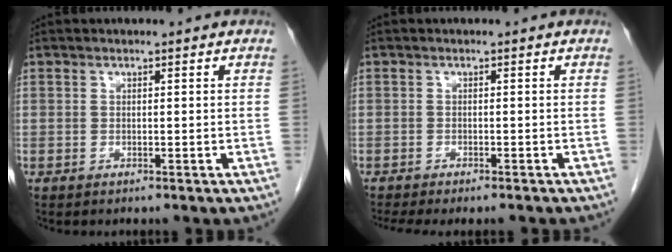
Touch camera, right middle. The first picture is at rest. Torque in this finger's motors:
{"motor_torque": [0.83, -0.72, 0.10, 0.06]}